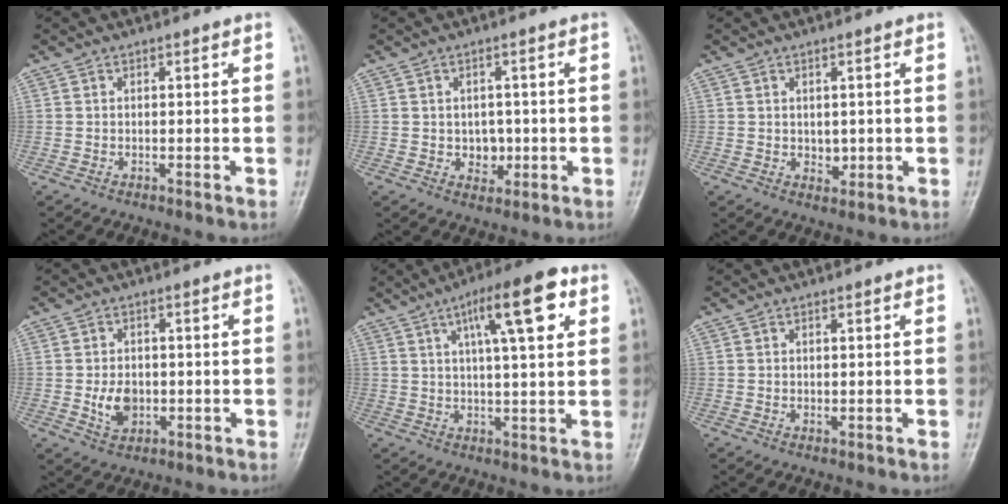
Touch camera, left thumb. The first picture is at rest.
{"total": 3.9, "force": [-0.3, 3.1, 2.3], "torque": [-0.012, 0.002, 0.002]}
{"total": 2.4, "force": [0.2, 1.7, 1.6], "torque": [-0.015, -0.006, 0.009]}
{"total": 5.3, "force": [-0.7, 3.8, 3.6], "torque": [-0.050, -0.002, -0.008]}
{"total": 13.1, "force": [5.5, 3.3, 11.4], "torque": [-0.163, -0.002, 0.081]}
{"total": 0.8, "force": [0.3, 0.4, 0.6], "torque": [-0.010, -0.003, 0.008]}